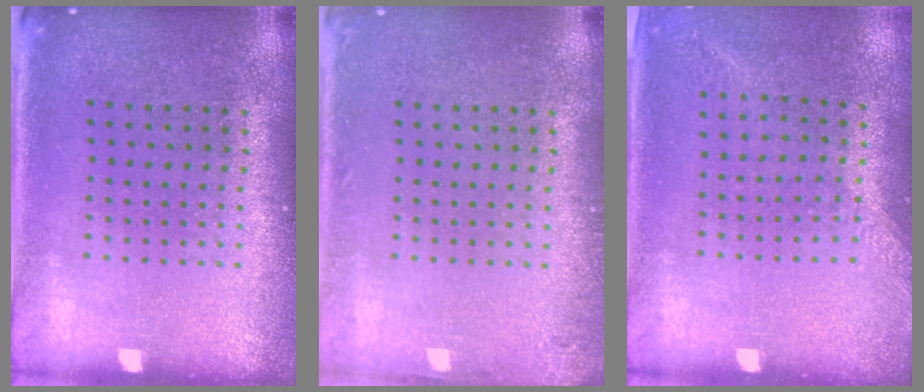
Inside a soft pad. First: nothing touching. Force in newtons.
{"total": 1.1, "press": 1.1, "slide": 0.1}
{"total": 1.3, "press": 1.0, "slide": 0.7}